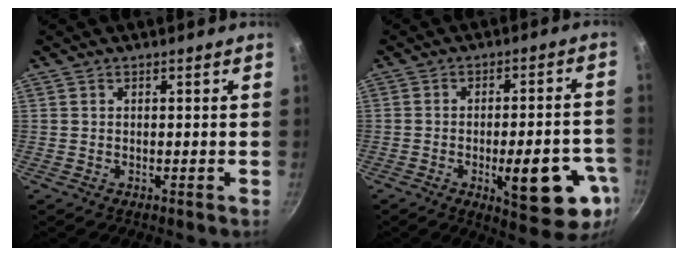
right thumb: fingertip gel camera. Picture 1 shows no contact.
{"total": 16.4, "force": [-5.7, 5.6, 14.4], "torque": [-0.158, 0.016, -0.069]}